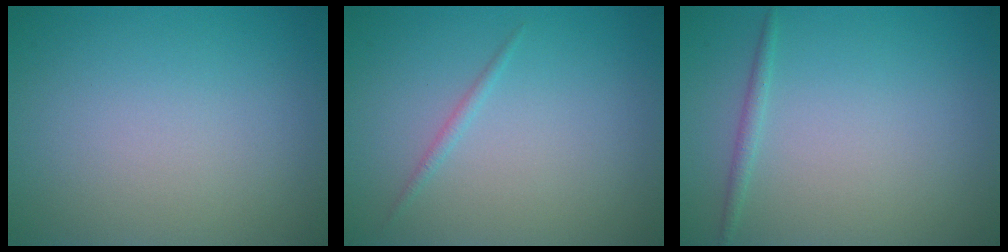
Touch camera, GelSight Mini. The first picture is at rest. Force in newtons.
{"total": 0.7, "press": 0.7, "slide": 0.0}
{"total": 0.9, "press": 0.9, "slide": 0.1}